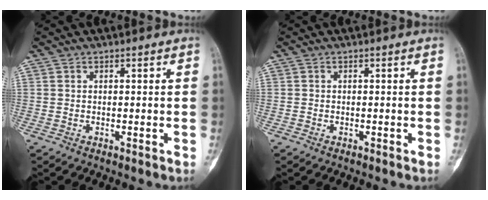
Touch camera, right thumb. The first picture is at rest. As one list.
[{"total": 0.0}]